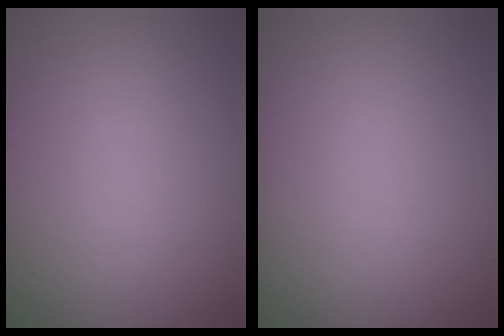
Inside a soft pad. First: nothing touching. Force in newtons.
{"total": 0.0}